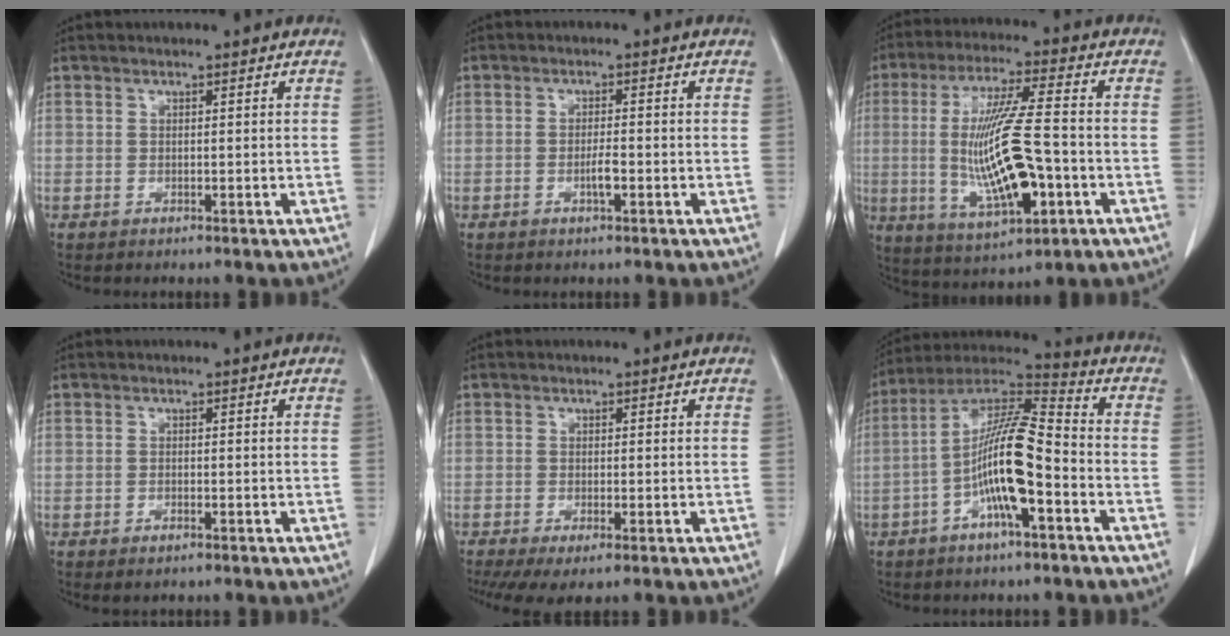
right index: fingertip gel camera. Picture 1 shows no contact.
{"total": 2.1, "force": [-0.8, 0.3, 2.0], "torque": [-0.036, 0.000, -0.013]}
{"total": 15.9, "force": [-2.7, 2.7, 15.5], "torque": [-0.306, -0.011, -0.039]}
{"total": 1.3, "force": [-0.9, 0.5, 0.8], "torque": [-0.015, -0.001, -0.008]}
{"total": 4.9, "force": [-2.8, 1.2, 3.8], "torque": [-0.065, -0.015, -0.049]}
{"total": 13.7, "force": [-3.9, 1.9, 13.0], "torque": [-0.247, 0.016, -0.073]}